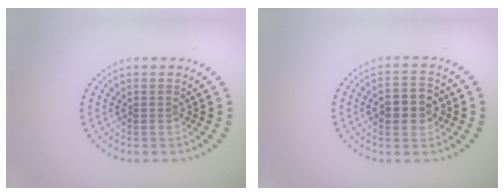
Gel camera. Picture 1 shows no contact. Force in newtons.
{"total": 4.3, "press": 4.3, "slide": 0.3}